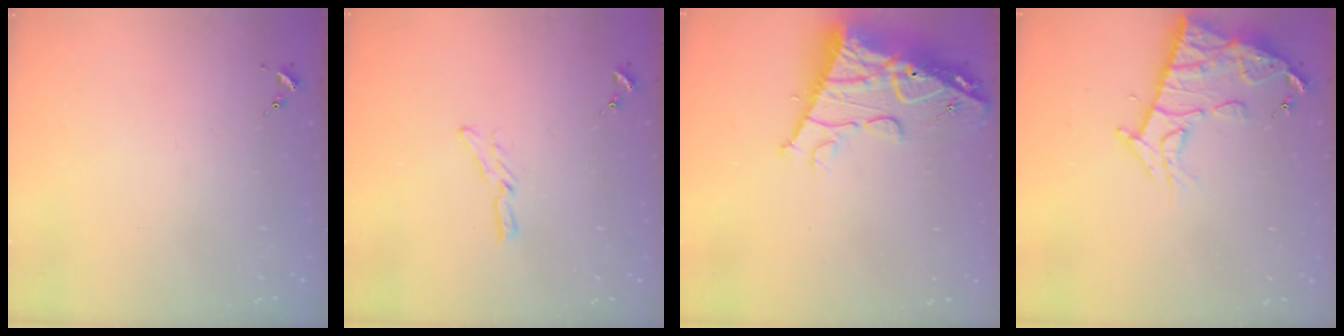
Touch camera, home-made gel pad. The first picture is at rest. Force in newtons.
{"total": 5.9, "press": 5.9, "slide": 0.5}
{"total": 18.3, "press": 18.2, "slide": 1.5}
{"total": 12.4, "press": 12.4, "slide": 1.2}